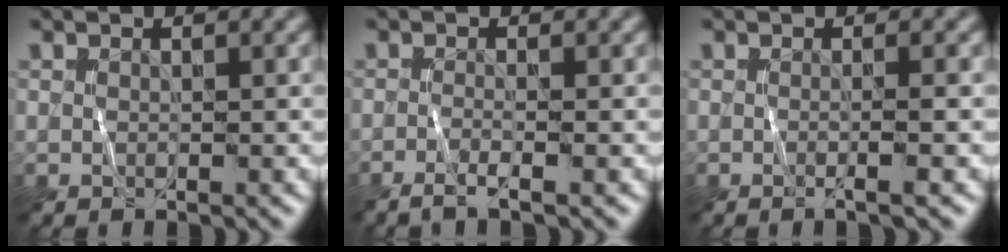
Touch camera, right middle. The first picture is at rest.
{"total": 1.9, "force": [-1.1, 0.3, 1.5], "torque": [-0.020, 0.005, -0.032]}
{"total": 1.8, "force": [-0.3, 0.4, 1.7], "torque": [-0.021, -0.002, -0.013]}